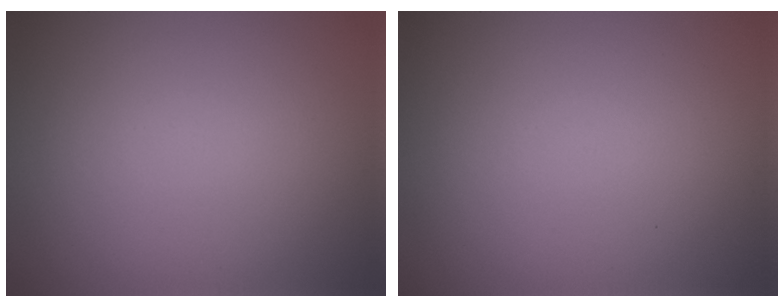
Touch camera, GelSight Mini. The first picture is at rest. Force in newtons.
{"total": 0.0}